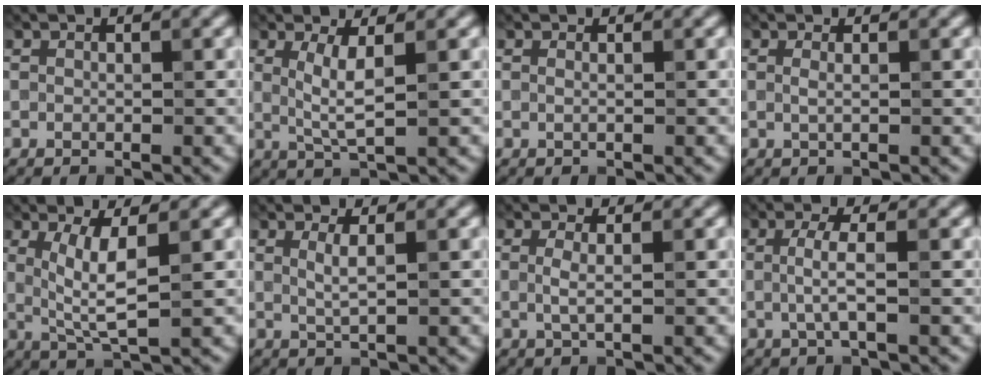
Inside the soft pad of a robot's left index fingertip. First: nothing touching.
{"total": 3.0, "force": [0.6, 0.4, 3.0], "torque": [-0.064, -0.004, 0.015]}
{"total": 0.5, "force": [0.1, 0.1, 0.5], "torque": [-0.006, 0.002, -0.002]}
{"total": 0.9, "force": [0.1, 0.1, 0.8], "torque": [-0.013, 0.003, -0.001]}
{"total": 4.3, "force": [0.6, 0.7, 4.2], "torque": [-0.087, -0.004, 0.018]}
{"total": 1.8, "force": [0.5, 0.3, 1.7], "torque": [-0.030, -0.001, 0.007]}
{"total": 1.4, "force": [0.1, 0.2, 1.4], "torque": [-0.029, 0.000, -0.001]}
{"total": 2.5, "force": [0.0, 0.3, 2.5], "torque": [-0.053, 0.001, -0.002]}